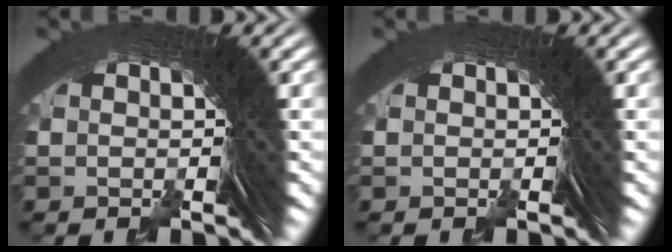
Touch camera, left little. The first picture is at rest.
{"total": 0.0}